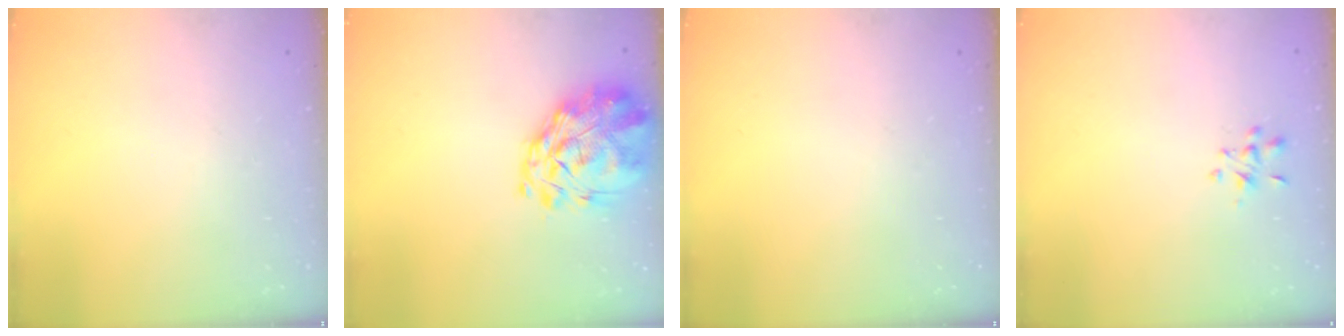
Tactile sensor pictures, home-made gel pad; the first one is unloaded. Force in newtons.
{"total": 3.2, "press": 2.7, "slide": 1.8}
{"total": 0.0}
{"total": 2.7, "press": 2.5, "slide": 1.0}